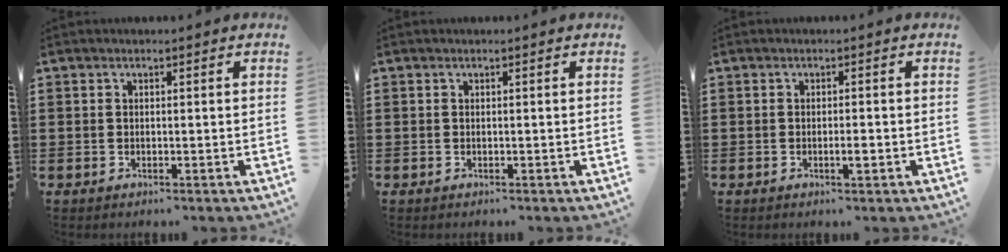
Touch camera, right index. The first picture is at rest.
{"total": 0.0}
{"total": 1.7, "force": [-0.6, 0.2, 1.6], "torque": [-0.028, -0.003, -0.009]}